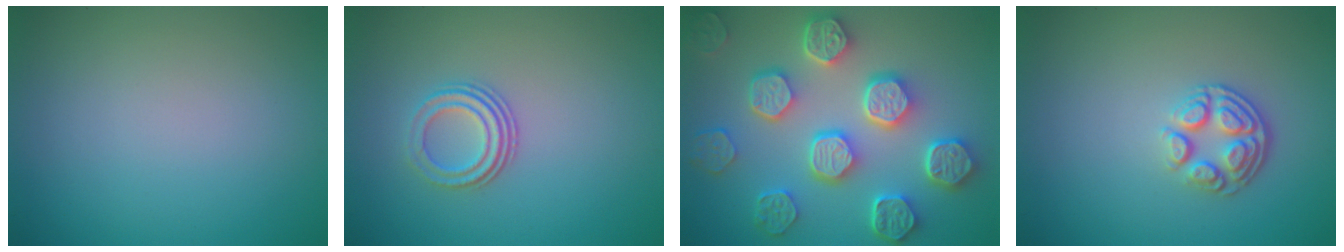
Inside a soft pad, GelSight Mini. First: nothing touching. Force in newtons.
{"total": 2.8, "press": 2.1, "slide": 1.9}
{"total": 8.2, "press": 6.6, "slide": 4.9}
{"total": 3.6, "press": 2.6, "slide": 2.4}